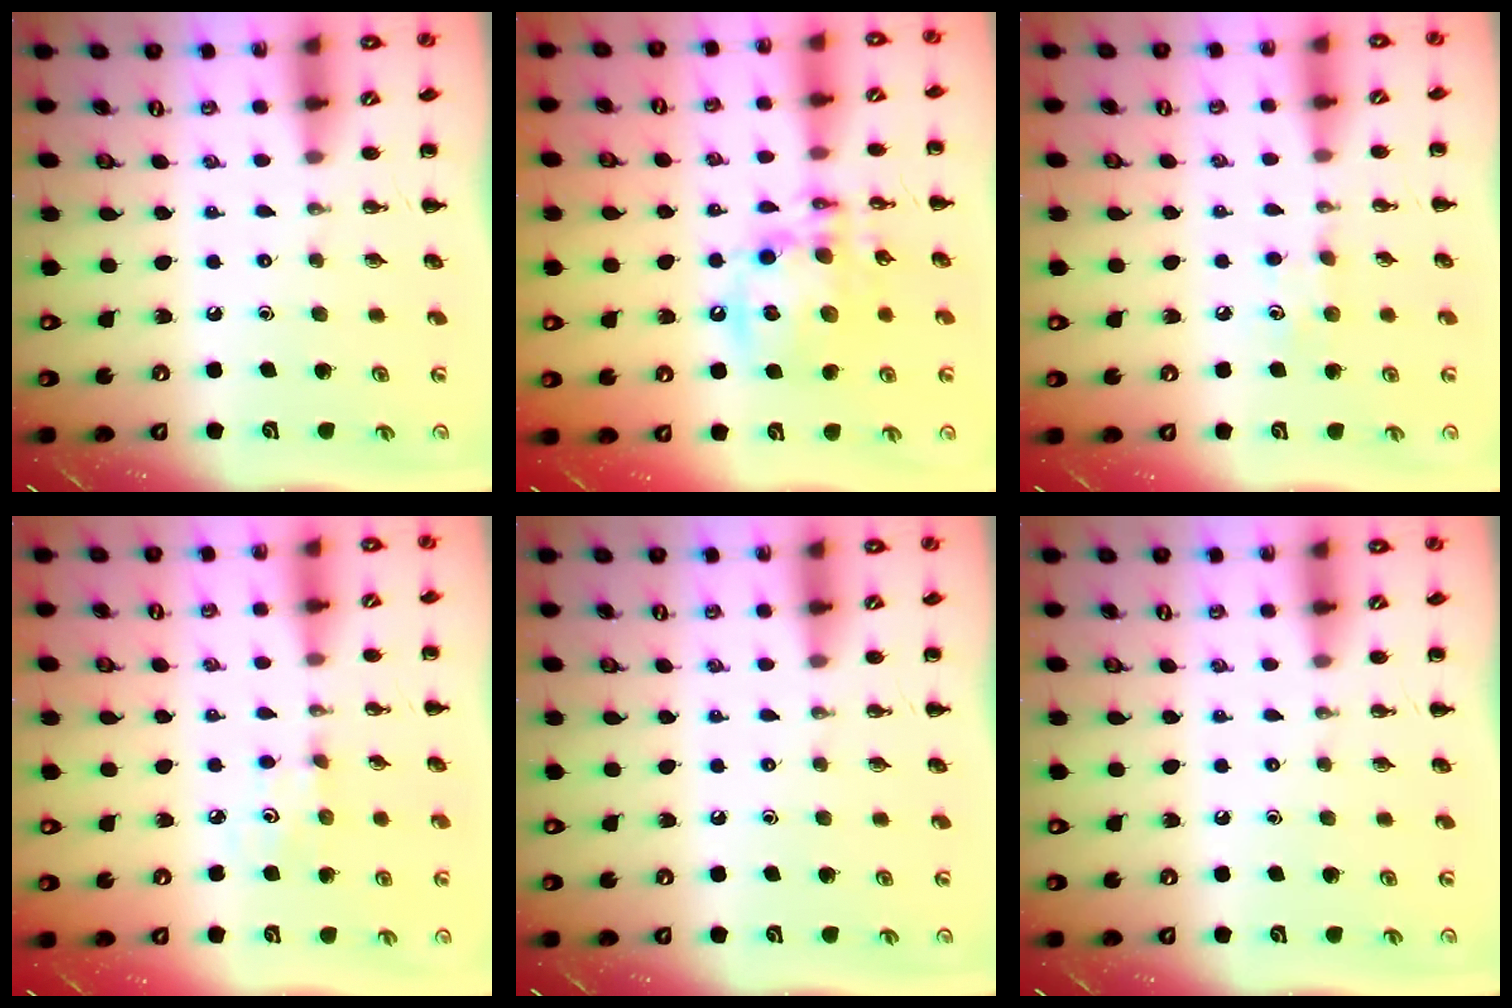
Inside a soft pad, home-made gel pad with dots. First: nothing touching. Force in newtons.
{"total": 14.5, "press": 14.2, "slide": 2.7}
{"total": 7.1, "press": 6.9, "slide": 1.7}
{"total": 3.8, "press": 3.7, "slide": 1.0}
{"total": 0.0}
{"total": 0.0}